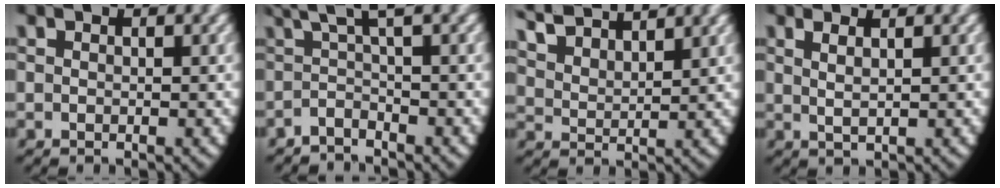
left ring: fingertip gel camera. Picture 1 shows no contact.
{"total": 2.1, "force": [0.4, -0.1, 2.1], "torque": [-0.034, 0.002, 0.007]}
{"total": 4.7, "force": [3.9, 1.9, 1.9], "torque": [-0.055, -0.001, 0.072]}
{"total": 1.6, "force": [0.9, 0.0, 1.3], "torque": [-0.030, -0.004, 0.025]}